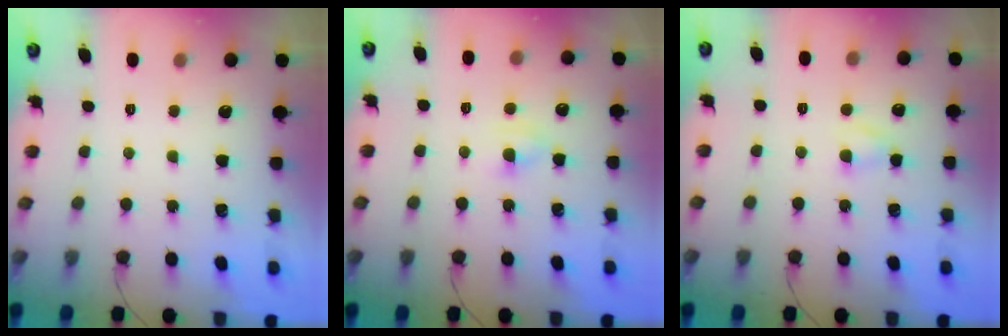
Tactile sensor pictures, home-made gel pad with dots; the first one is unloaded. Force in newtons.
{"total": 3.0, "press": 2.9, "slide": 0.8}
{"total": 2.8, "press": 2.6, "slide": 1.0}